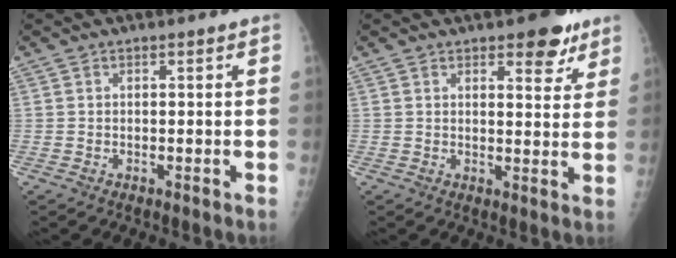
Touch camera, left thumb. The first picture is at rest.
{"total": 6.6, "force": [4.4, 2.9, 3.9], "torque": [-0.019, -0.022, 0.055]}